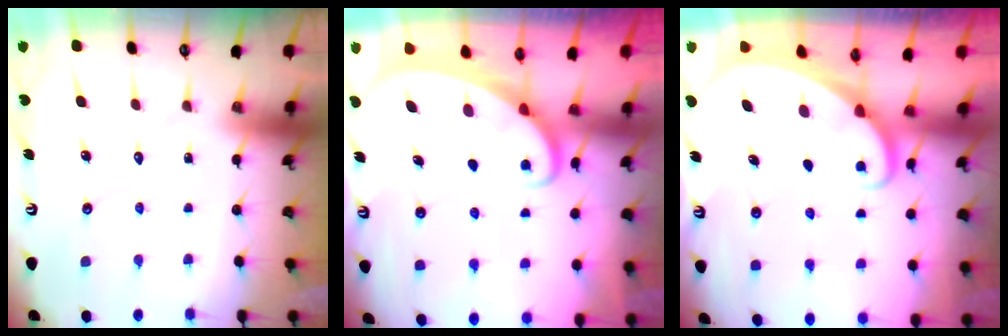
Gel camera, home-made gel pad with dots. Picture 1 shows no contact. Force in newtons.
{"total": 2.2, "press": 2.2, "slide": 0.0}
{"total": 1.9, "press": 1.9, "slide": 0.1}